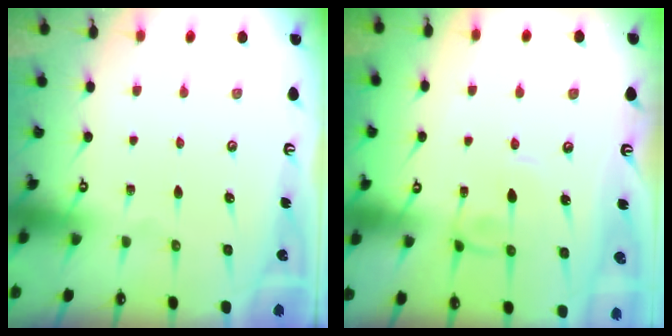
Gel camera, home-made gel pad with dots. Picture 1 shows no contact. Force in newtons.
{"total": 2.6, "press": 2.6, "slide": 0.2}